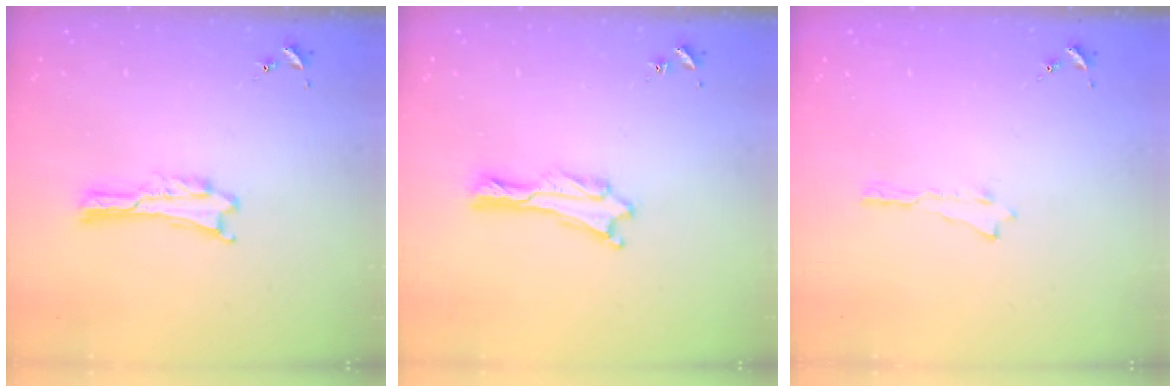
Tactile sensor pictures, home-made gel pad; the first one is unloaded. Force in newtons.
{"total": 0.6, "press": 0.6, "slide": 0.2}
{"total": 0.0}